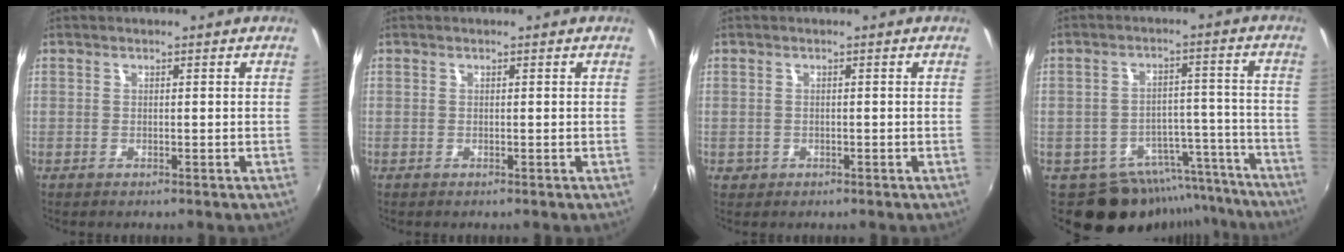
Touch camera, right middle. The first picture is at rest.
{"total": 0.0}
{"total": 1.4, "force": [-0.5, 1.3, 0.3], "torque": [-0.007, -0.005, -0.006]}
{"total": 13.3, "force": [-11.1, 6.4, 3.7], "torque": [-0.054, 0.030, -0.134]}